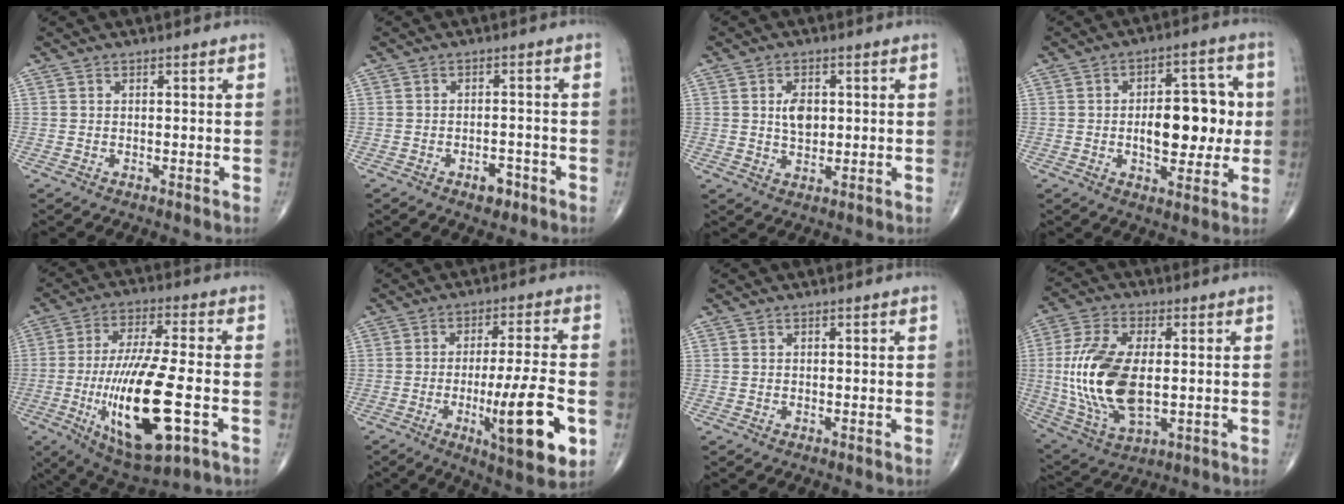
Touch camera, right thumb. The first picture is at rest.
{"total": 3.2, "force": [-2.0, 1.6, 1.9], "torque": [-0.018, 0.014, -0.027]}
{"total": 4.9, "force": [0.7, 3.1, 3.7], "torque": [-0.052, -0.005, 0.014]}
{"total": 13.9, "force": [-0.2, 7.2, 11.9], "torque": [-0.133, 0.018, -0.002]}
{"total": 20.8, "force": [-5.2, 5.9, 19.2], "torque": [-0.380, 0.001, -0.074]}
{"total": 15.5, "force": [-4.4, 2.7, 14.6], "torque": [-0.225, -0.001, -0.064]}
{"total": 0.0}
{"total": 18.0, "force": [-0.1, 9.2, 15.5], "torque": [-0.327, -0.008, 0.006]}